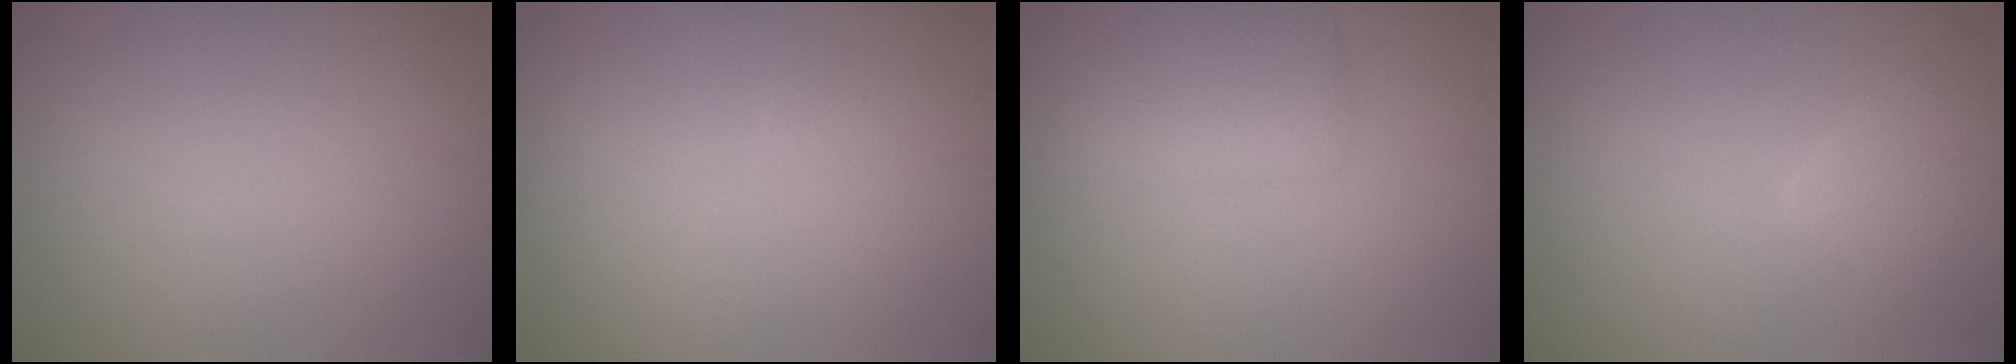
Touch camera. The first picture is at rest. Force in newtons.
{"total": 0.5, "press": 0.5, "slide": 0.1}
{"total": 3.0, "press": 3.0, "slide": 0.2}
{"total": 2.6, "press": 2.6, "slide": 0.2}